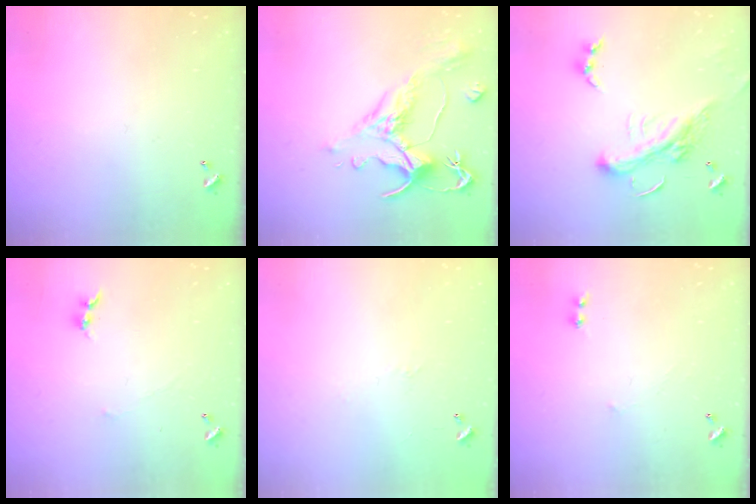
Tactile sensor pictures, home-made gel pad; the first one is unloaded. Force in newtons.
{"total": 1.6, "press": 0.4, "slide": 1.6}
{"total": 5.4, "press": 5.2, "slide": 1.4}
{"total": 1.4, "press": 1.3, "slide": 0.4}
{"total": 6.6, "press": 6.6, "slide": 0.8}
{"total": 2.9, "press": 2.9, "slide": 0.4}